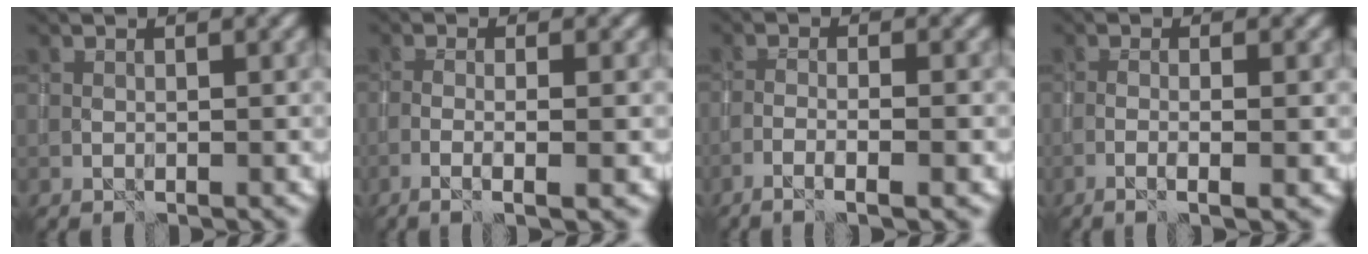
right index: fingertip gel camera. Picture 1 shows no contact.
{"total": 3.2, "force": [-1.1, 0.5, 3.0], "torque": [-0.050, 0.002, -0.028]}
{"total": 3.1, "force": [-1.8, 0.3, 2.6], "torque": [-0.048, 0.002, -0.039]}
{"total": 2.6, "force": [-0.8, 0.3, 2.4], "torque": [-0.040, 0.003, -0.022]}